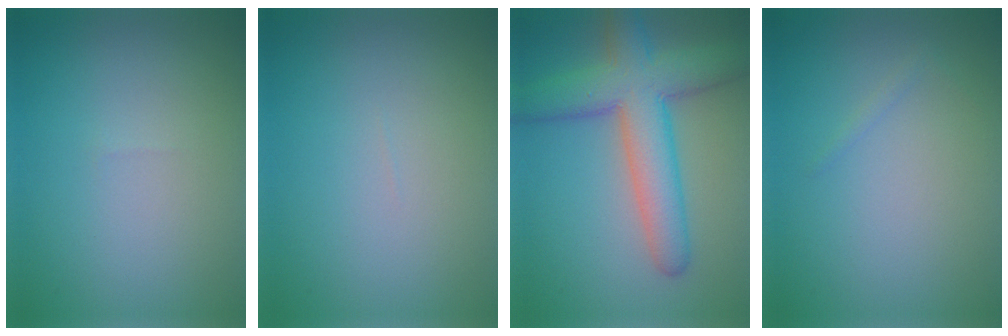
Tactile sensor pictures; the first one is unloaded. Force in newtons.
{"total": 0.0}
{"total": 7.9, "press": 7.9, "slide": 0.4}
{"total": 0.5, "press": 0.5, "slide": 0.0}